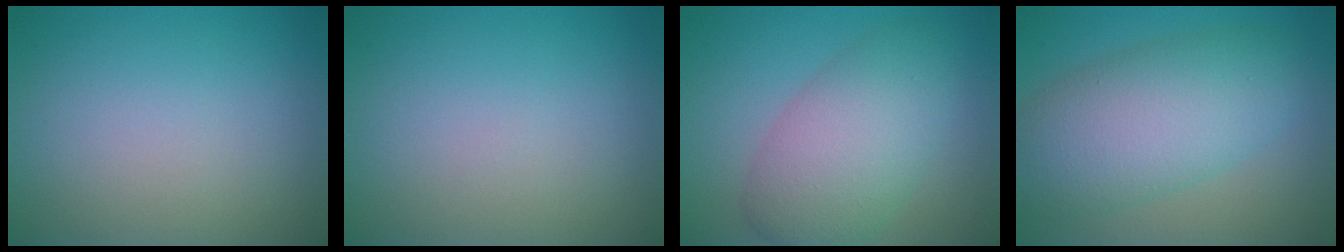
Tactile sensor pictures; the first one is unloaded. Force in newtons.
{"total": 0.0}
{"total": 6.3, "press": 6.3, "slide": 0.3}
{"total": 8.1, "press": 8.1, "slide": 0.3}